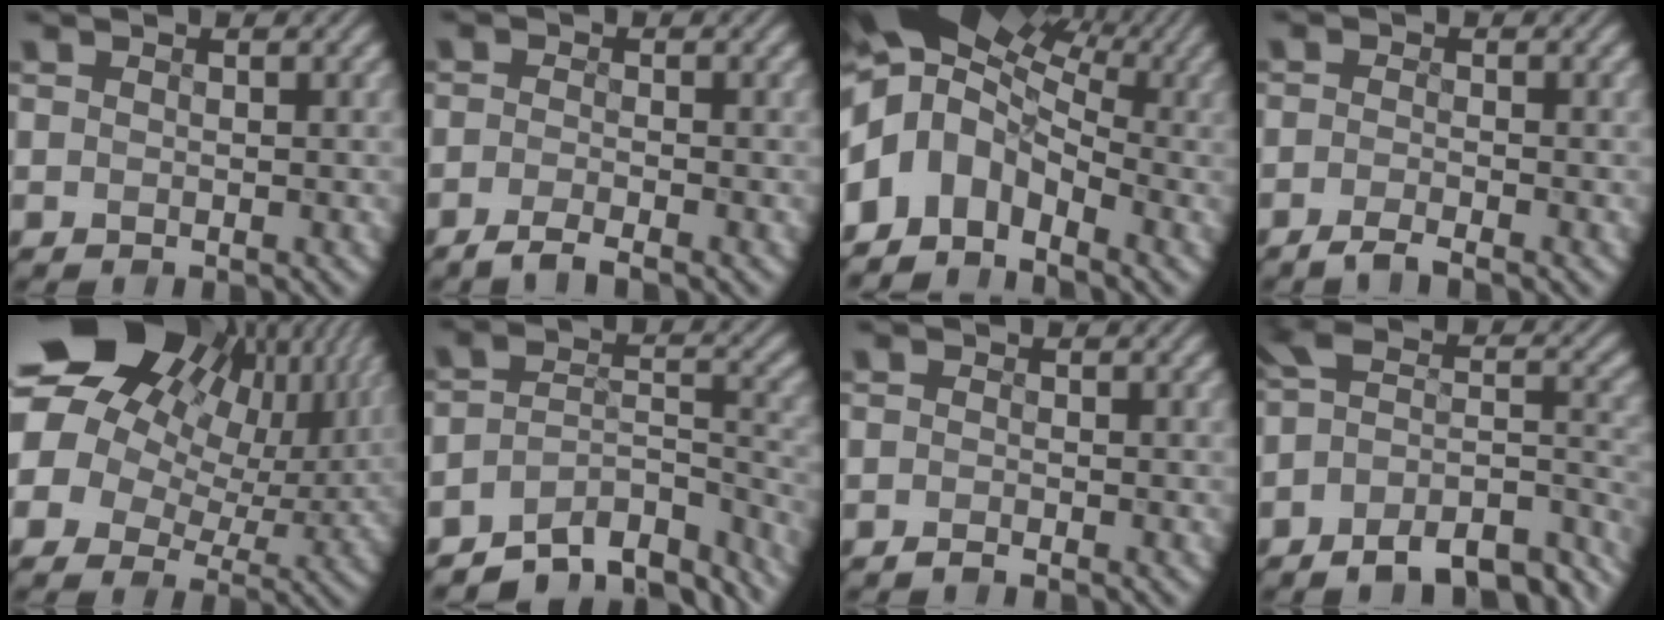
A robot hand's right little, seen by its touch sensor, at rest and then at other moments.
{"total": 2.2, "force": [-1.8, 0.2, 1.3], "torque": [-0.033, 0.000, -0.041]}
{"total": 13.0, "force": [-0.4, 9.1, 9.3], "torque": [-0.165, 0.008, 0.005]}
{"total": 1.9, "force": [-1.6, 0.1, 1.0], "torque": [-0.027, 0.000, -0.037]}
{"total": 21.6, "force": [8.0, 16.0, 12.0], "torque": [-0.246, 0.045, 0.108]}
{"total": 8.6, "force": [-7.1, 3.5, 3.4], "torque": [-0.047, -0.005, -0.107]}
{"total": 0.7, "force": [-0.6, 0.0, 0.2], "torque": [-0.007, 0.003, -0.015]}
{"total": 11.0, "force": [-7.7, 4.9, 6.1], "torque": [-0.114, -0.017, -0.101]}